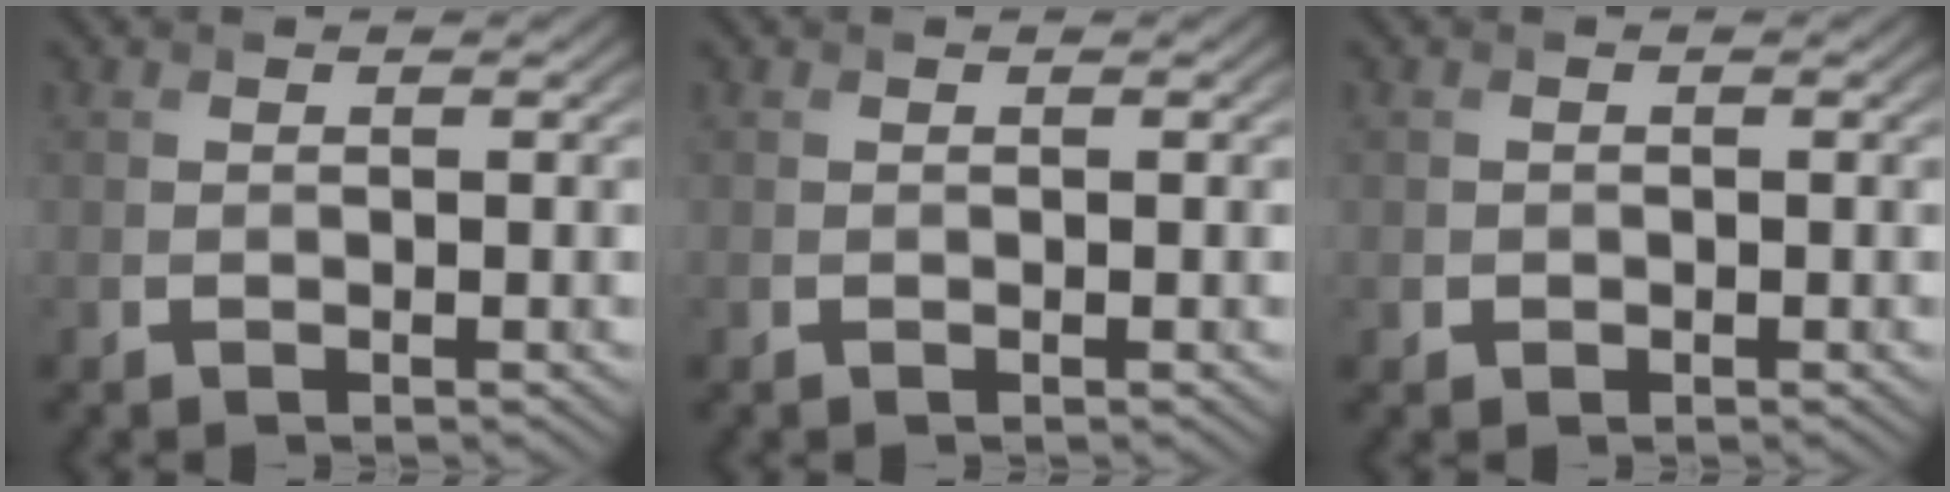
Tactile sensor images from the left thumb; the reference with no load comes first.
{"total": 0.0}
{"total": 0.9, "force": [-0.3, 0.8, 0.0], "torque": [-0.001, -0.005, -0.011]}